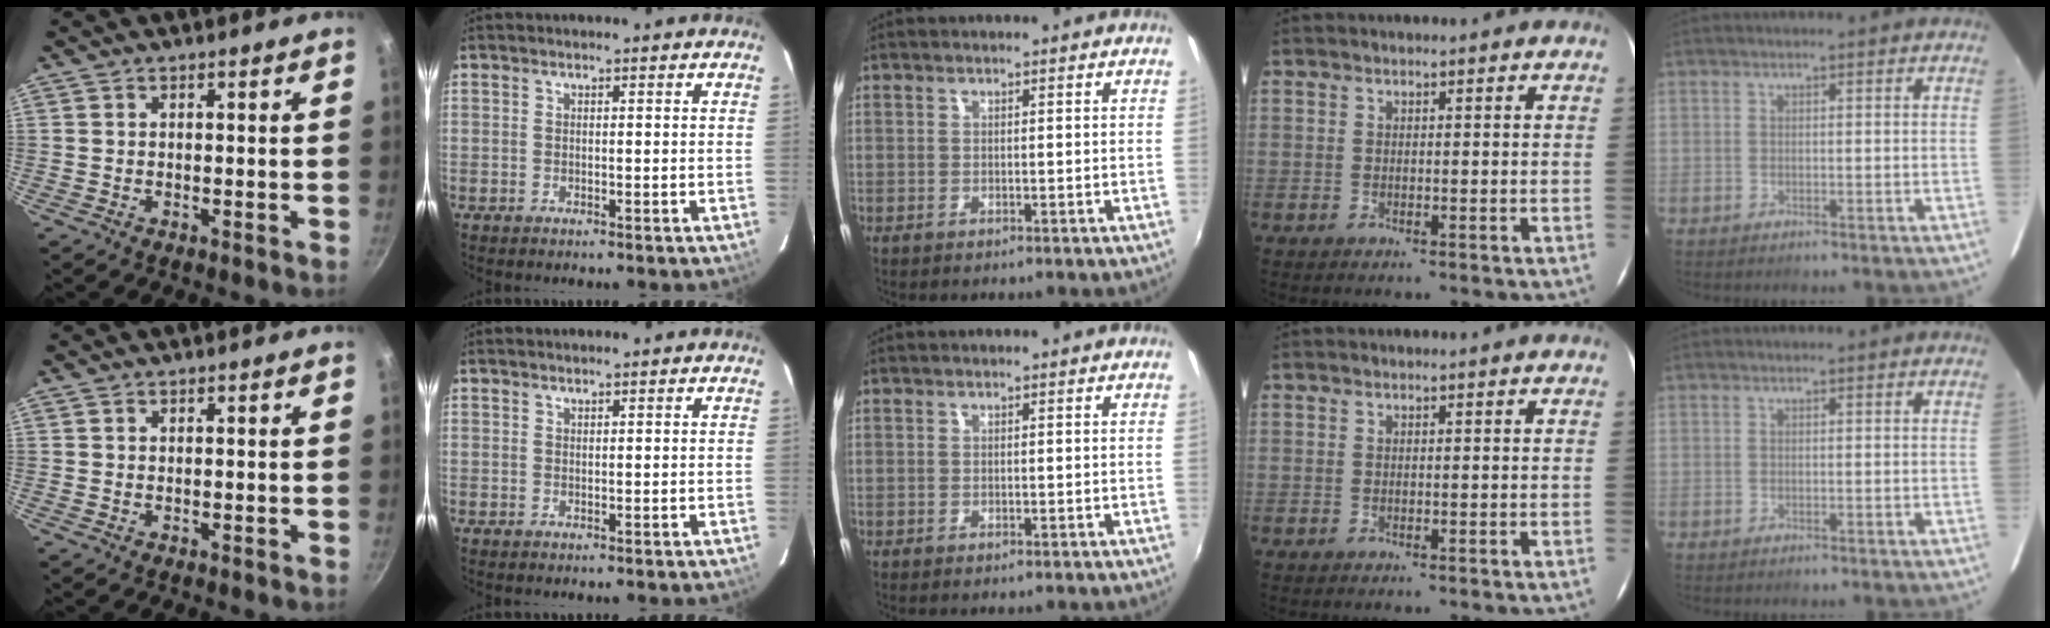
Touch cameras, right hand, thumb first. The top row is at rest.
{"index": {"total": 0.6, "force": [0.6, 0.1, 0.1], "torque": [-0.003, 0.002, 0.012]}}